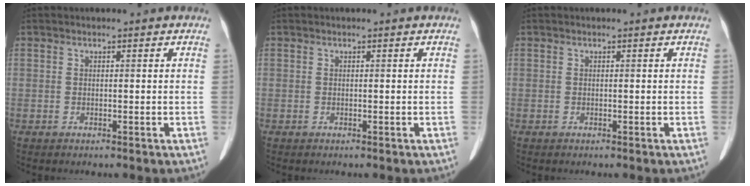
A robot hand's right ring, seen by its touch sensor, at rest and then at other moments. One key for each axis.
{"total": 0.0}
{"total": 0.0}